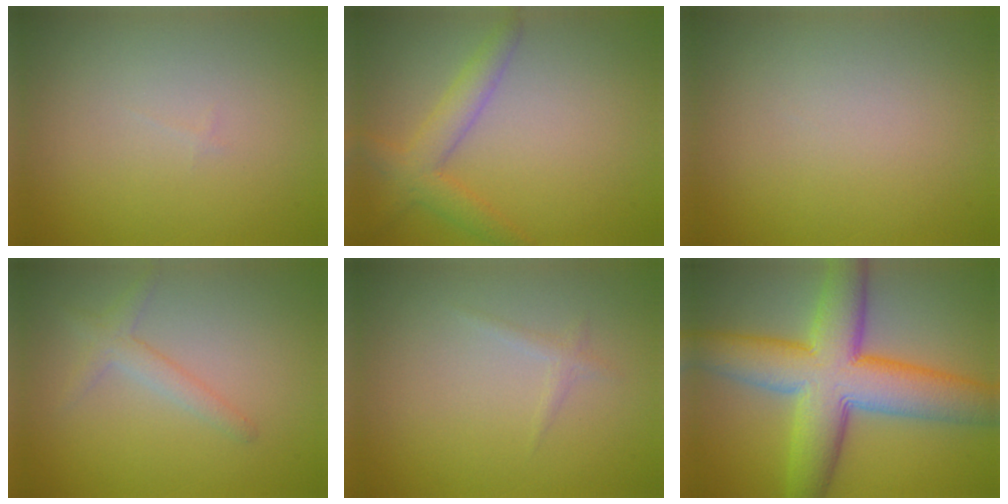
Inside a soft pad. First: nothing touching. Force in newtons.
{"total": 2.2, "press": 2.2, "slide": 0.2}
{"total": 0.0}
{"total": 1.9, "press": 1.9, "slide": 0.1}
{"total": 0.8, "press": 0.8, "slide": 0.1}
{"total": 11.2, "press": 11.2, "slide": 0.5}